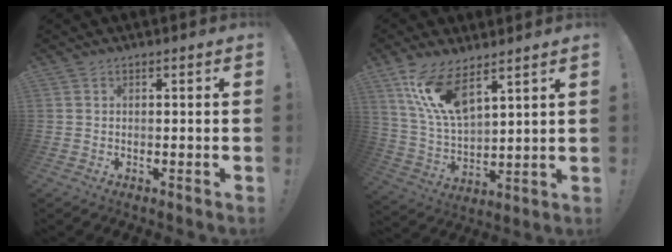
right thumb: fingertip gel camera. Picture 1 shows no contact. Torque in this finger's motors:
{"motor_torque": [1.59, 1.65, 0.76, 0.76, 0.08]}